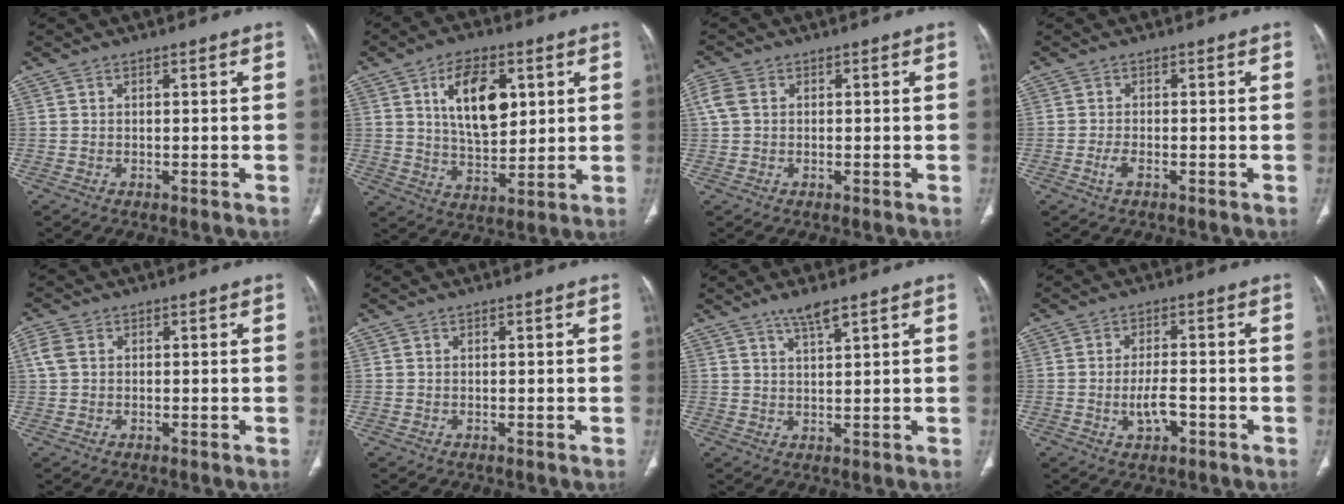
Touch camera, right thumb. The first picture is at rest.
{"total": 13.3, "force": [4.3, 7.4, 10.2], "torque": [-0.142, -0.017, 0.079]}
{"total": 3.5, "force": [0.6, 2.6, 2.1], "torque": [-0.061, 0.009, 0.009]}
{"total": 1.7, "force": [-0.8, 0.6, 1.4], "torque": [-0.033, 0.004, -0.016]}
{"total": 3.0, "force": [0.6, 2.3, 1.8], "torque": [-0.053, 0.007, 0.010]}
{"total": 0.0}
{"total": 3.7, "force": [2.7, 0.3, 2.6], "torque": [-0.053, -0.016, 0.054]}
{"total": 4.7, "force": [-1.6, 2.1, 3.9], "torque": [-0.068, 0.008, -0.026]}